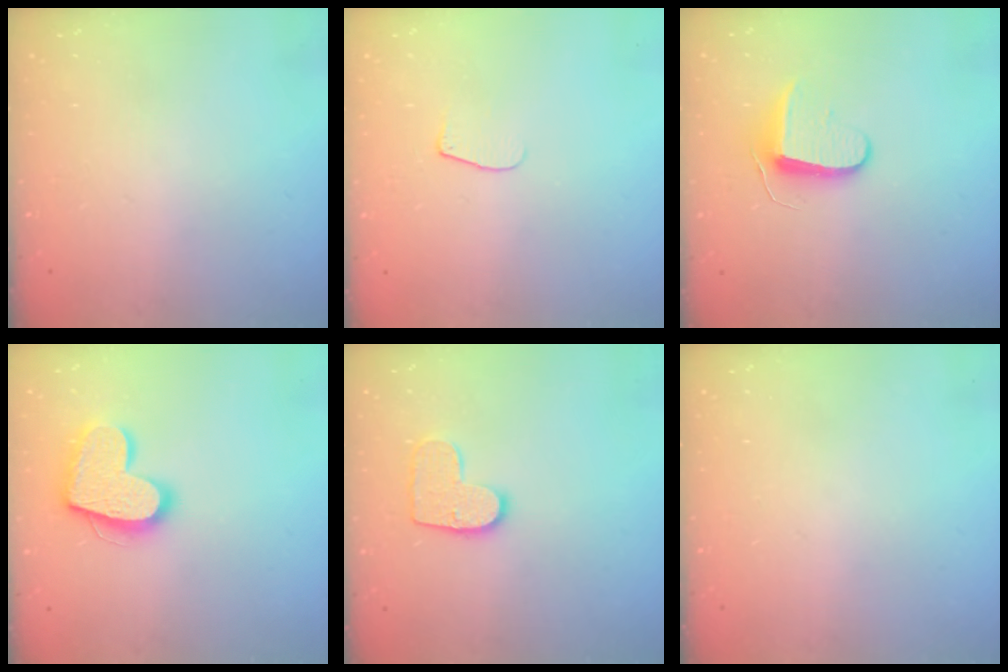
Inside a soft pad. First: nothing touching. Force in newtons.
{"total": 6.2, "press": 6.2, "slide": 0.7}
{"total": 9.6, "press": 9.5, "slide": 0.7}
{"total": 15.8, "press": 15.7, "slide": 1.4}
{"total": 10.0, "press": 10.0, "slide": 0.5}
{"total": 0.0}